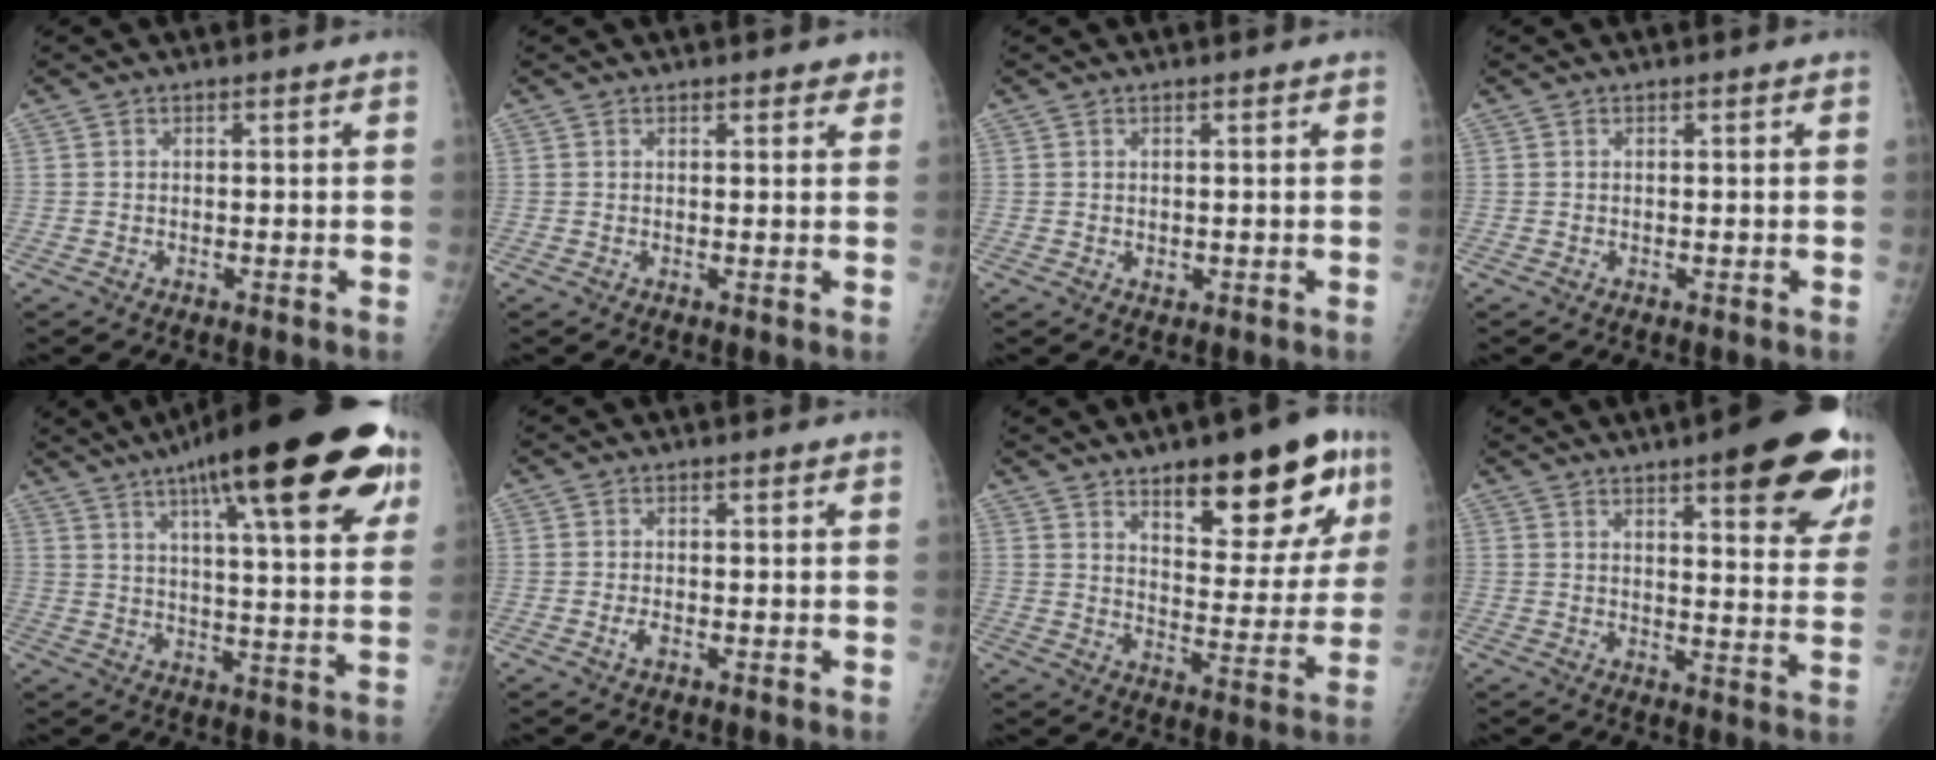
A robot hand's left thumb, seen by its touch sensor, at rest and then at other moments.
{"total": 1.9, "force": [1.4, 0.9, 1.0], "torque": [0.004, -0.005, 0.012]}
{"total": 0.9, "force": [0.2, 0.7, 0.6], "torque": [-0.007, -0.003, 0.007]}
{"total": 0.0}
{"total": 27.4, "force": [14.6, 6.6, 22.2], "torque": [-0.307, -0.018, 0.204]}
{"total": 1.3, "force": [-0.3, 0.6, 1.1], "torque": [-0.022, -0.002, -0.006]}
{"total": 19.8, "force": [11.0, 7.1, 14.8], "torque": [-0.157, -0.054, 0.161]}
{"total": 18.5, "force": [10.7, 5.0, 14.3], "torque": [-0.146, -0.047, 0.131]}